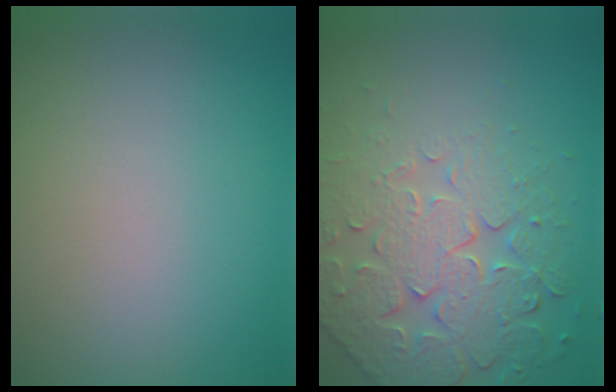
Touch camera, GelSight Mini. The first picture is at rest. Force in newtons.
{"total": 7.7, "press": 5.8, "slide": 5.0}